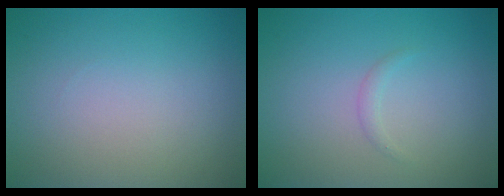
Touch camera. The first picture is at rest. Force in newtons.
{"total": 0.6, "press": 0.6, "slide": 0.0}